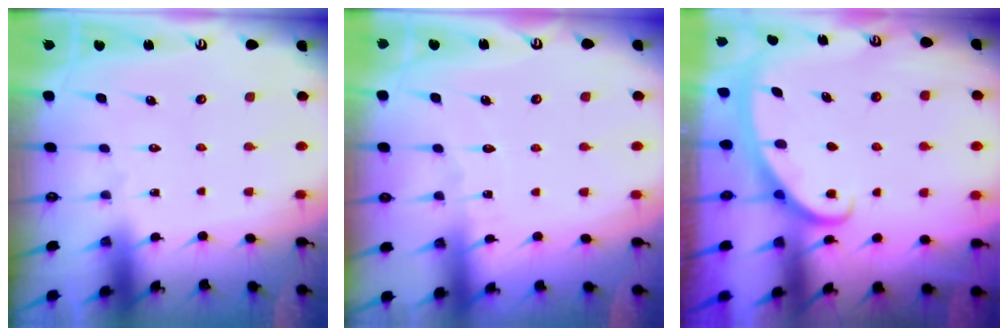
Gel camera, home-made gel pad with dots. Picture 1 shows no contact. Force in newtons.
{"total": 3.2, "press": 3.2, "slide": 0.3}
{"total": 3.0, "press": 2.9, "slide": 0.4}